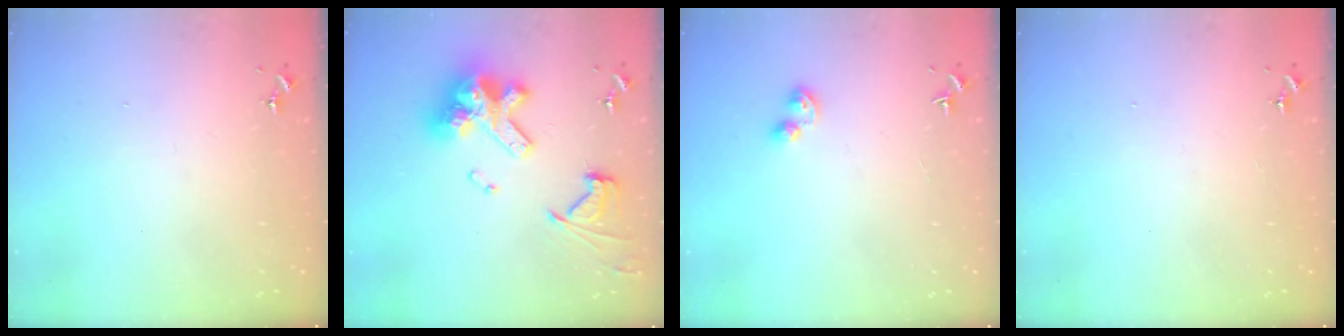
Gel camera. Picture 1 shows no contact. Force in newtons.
{"total": 18.5, "press": 18.3, "slide": 2.2}
{"total": 5.4, "press": 5.2, "slide": 1.3}
{"total": 0.0}